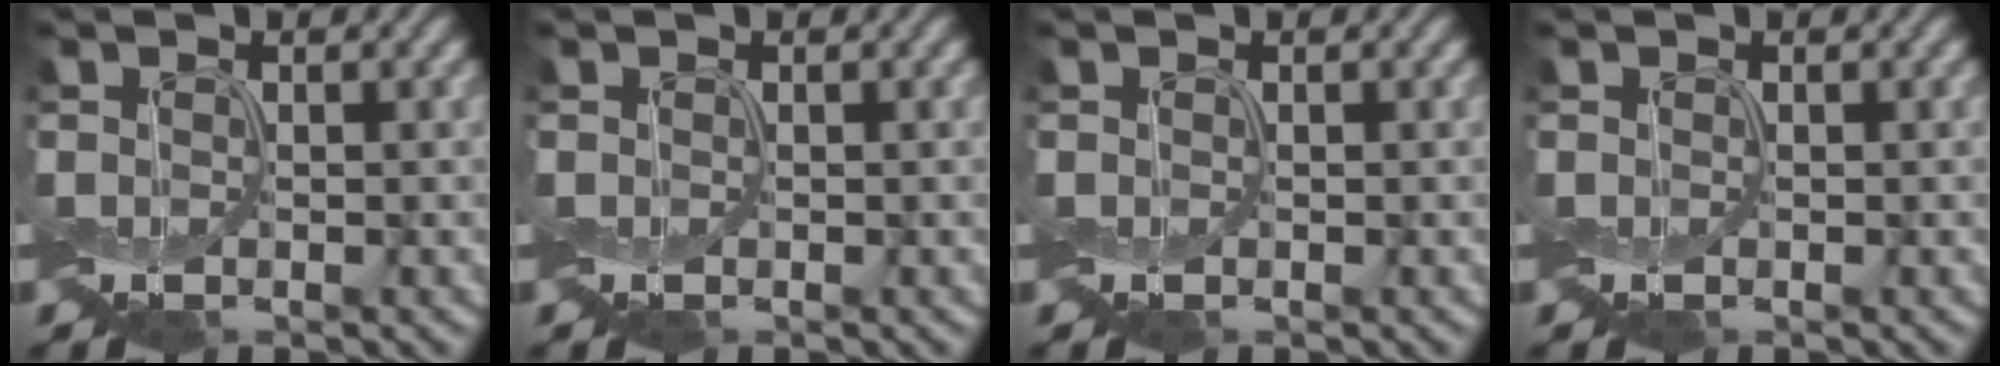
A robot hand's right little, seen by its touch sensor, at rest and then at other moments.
{"total": 0.0}
{"total": 0.0}
{"total": 0.0}